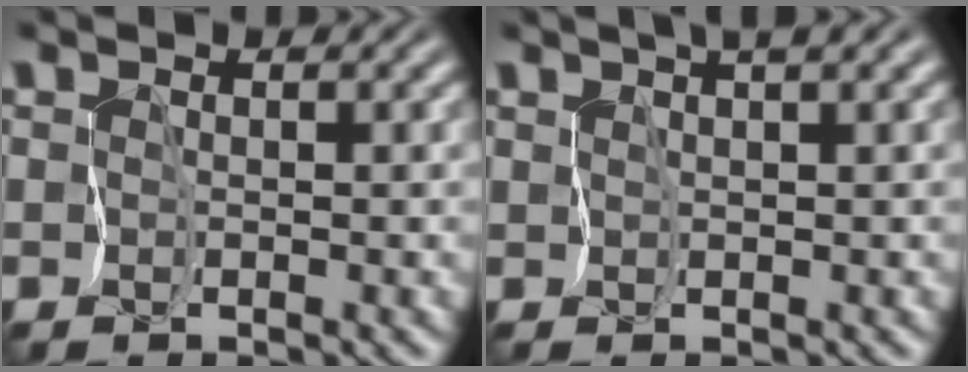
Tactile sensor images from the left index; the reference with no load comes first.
{"total": 3.0, "force": [2.1, 0.1, 2.1], "torque": [-0.040, 0.014, 0.037]}